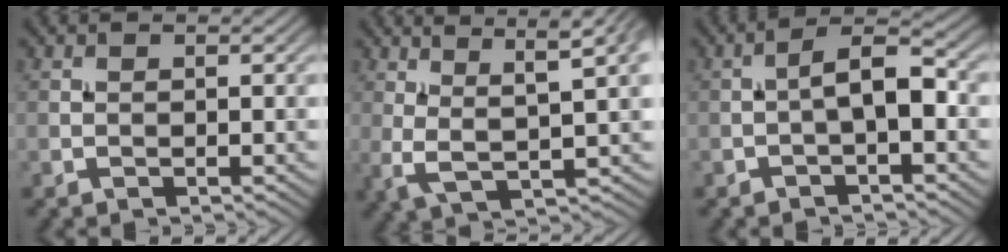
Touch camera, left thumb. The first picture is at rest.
{"total": 9.1, "force": [3.3, 2.2, 8.2], "torque": [-0.153, 0.013, 0.066]}
{"total": 4.0, "force": [-1.0, 1.2, 3.7], "torque": [-0.063, 0.018, -0.026]}